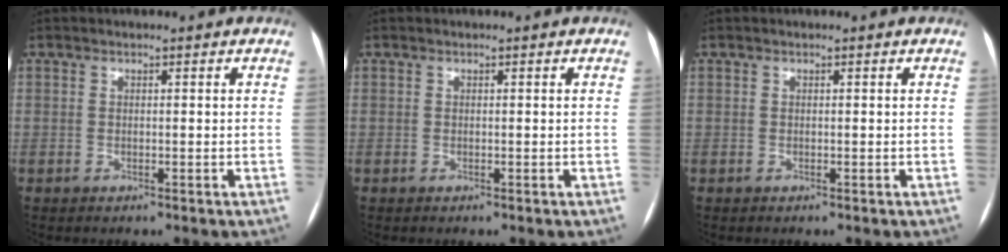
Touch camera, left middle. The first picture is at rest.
{"total": 0.0}
{"total": 0.0}